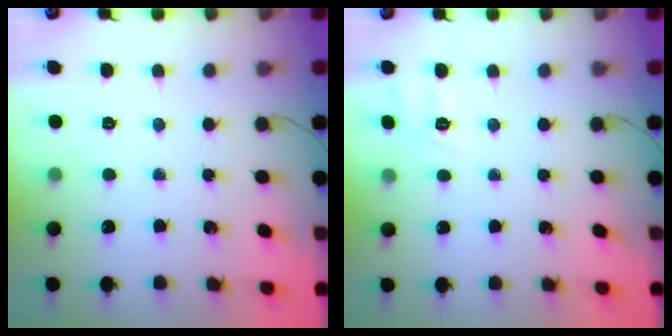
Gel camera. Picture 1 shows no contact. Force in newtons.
{"total": 3.1, "press": 2.4, "slide": 1.9}